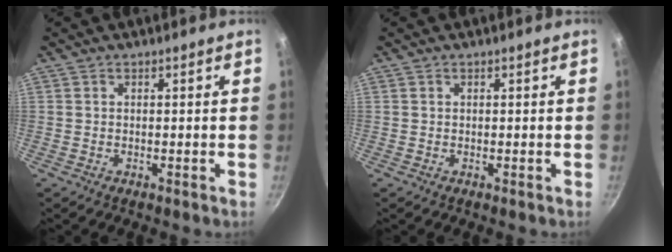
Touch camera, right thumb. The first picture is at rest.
{"total": 0.0}